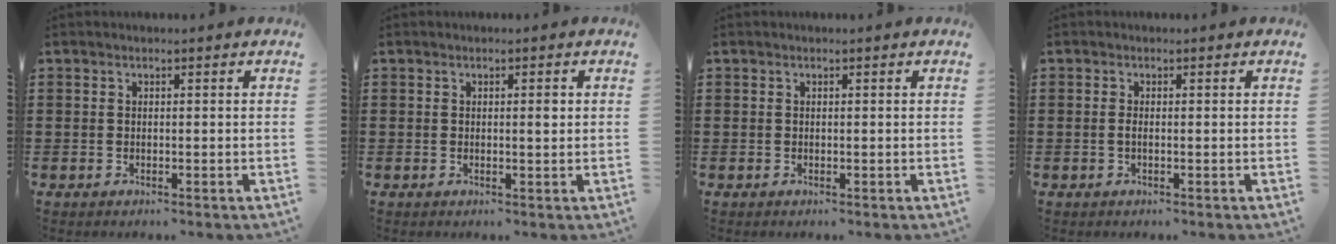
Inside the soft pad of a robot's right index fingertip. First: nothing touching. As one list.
[{"total": 1.2, "force": [0.2, 0.3, 1.2], "torque": [-0.022, 0.003, 0.002]}, {"total": 0.0}, {"total": 0.9, "force": [-0.4, 0.0, 0.8], "torque": [-0.024, -0.008, -0.008]}]